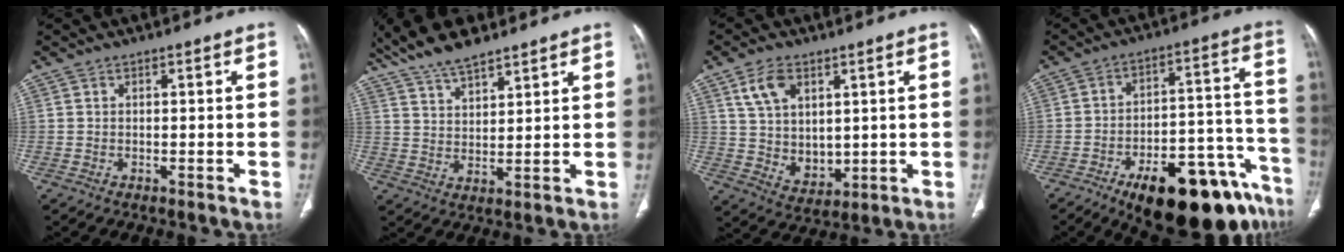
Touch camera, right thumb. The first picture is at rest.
{"total": 11.3, "force": [9.0, 3.5, 5.7], "torque": [-0.095, -0.030, 0.170]}
{"total": 10.0, "force": [4.2, 6.6, 6.2], "torque": [-0.092, -0.024, 0.095]}
{"total": 24.2, "force": [-15.2, 9.2, 16.4], "torque": [-0.143, 0.090, -0.215]}